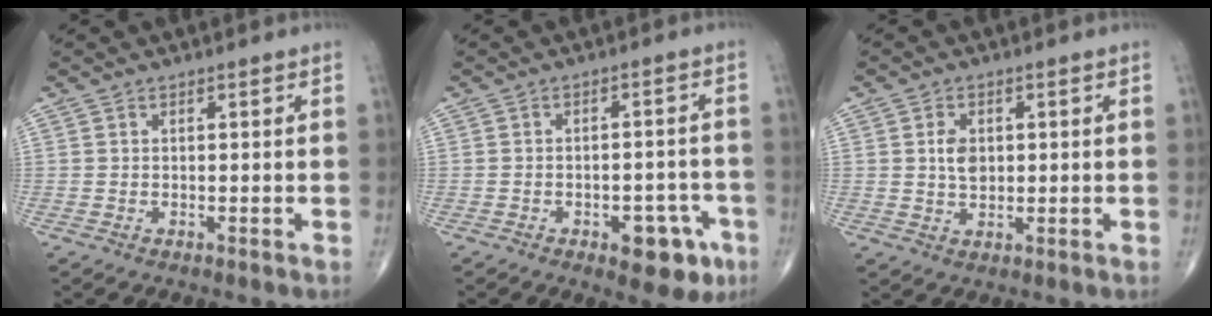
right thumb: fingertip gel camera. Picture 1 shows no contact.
{"total": 8.9, "force": [-4.3, 4.5, 6.4], "torque": [-0.054, 0.030, -0.047]}
{"total": 4.0, "force": [0.7, 2.7, 2.9], "torque": [-0.042, -0.005, 0.013]}